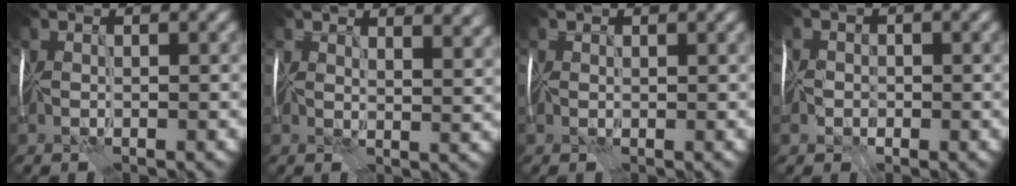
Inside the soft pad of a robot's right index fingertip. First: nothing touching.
{"total": 6.8, "force": [5.4, 2.6, 3.4], "torque": [-0.027, 0.021, 0.056]}
{"total": 0.0}
{"total": 2.7, "force": [-0.9, 2.5, 0.6], "torque": [0.013, 0.016, -0.040]}